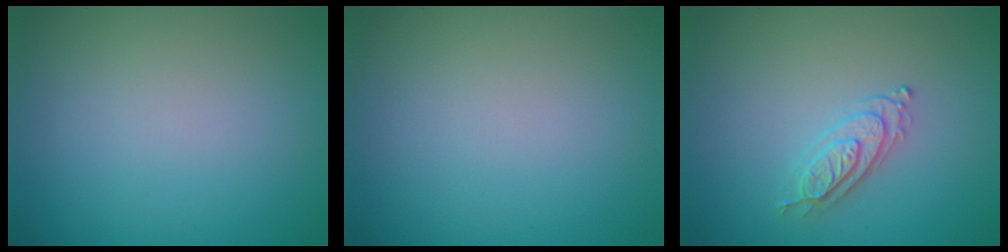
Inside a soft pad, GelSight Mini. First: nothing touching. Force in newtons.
{"total": 0.0}
{"total": 2.2, "press": 2.2, "slide": 0.3}